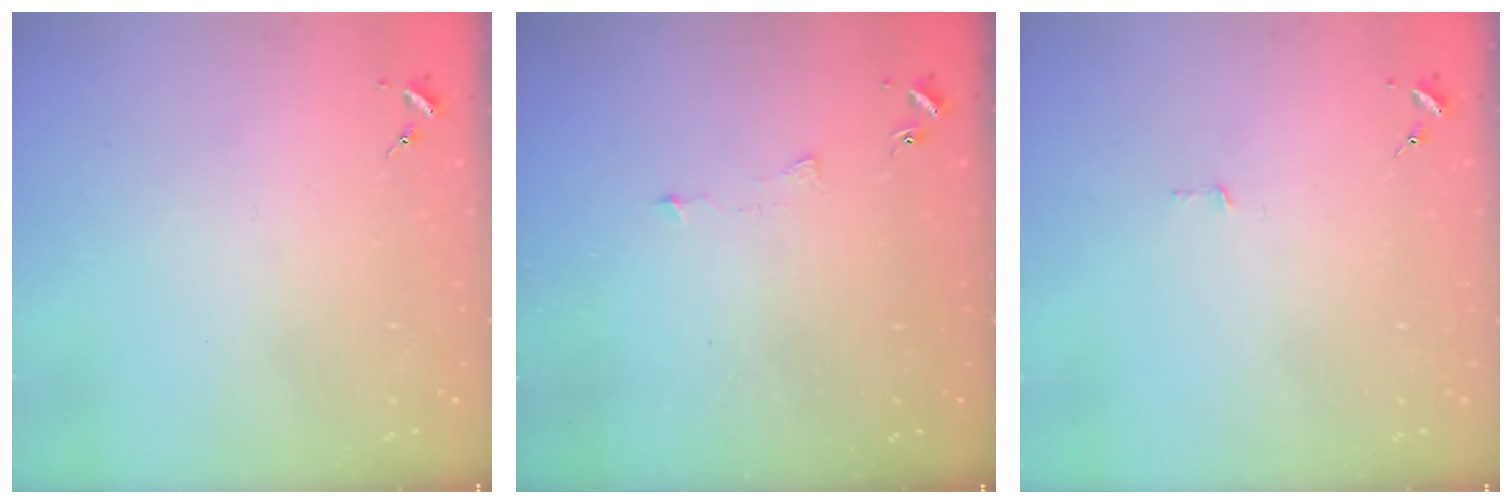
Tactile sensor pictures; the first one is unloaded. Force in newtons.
{"total": 4.2, "press": 4.2, "slide": 0.4}
{"total": 2.4, "press": 2.4, "slide": 0.2}